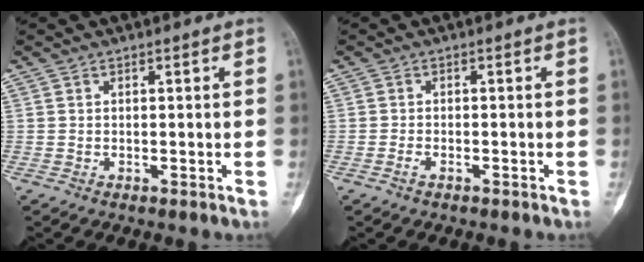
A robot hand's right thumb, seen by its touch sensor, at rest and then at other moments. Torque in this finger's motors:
{"motor_torque": [-0.55, 0.12, -0.15, -0.23, -0.03]}